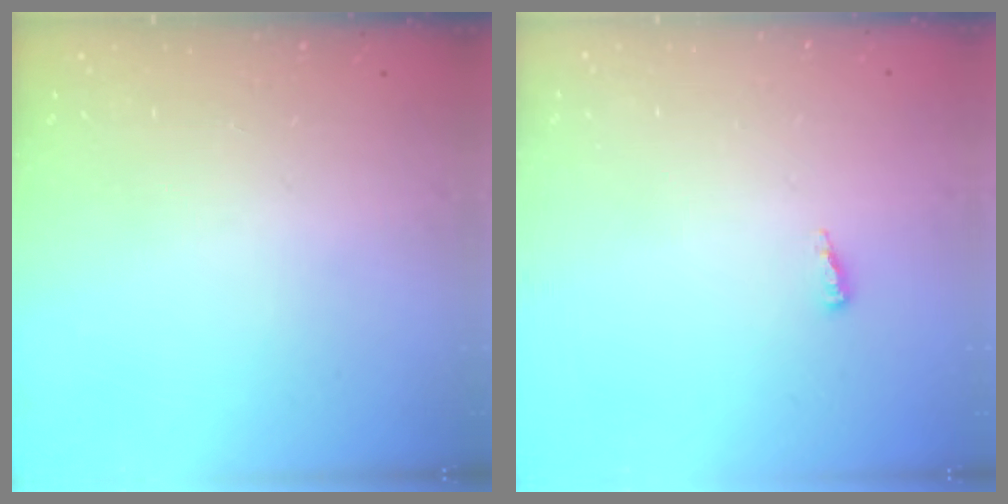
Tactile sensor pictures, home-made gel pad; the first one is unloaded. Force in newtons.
{"total": 7.7, "press": 4.9, "slide": 5.9}